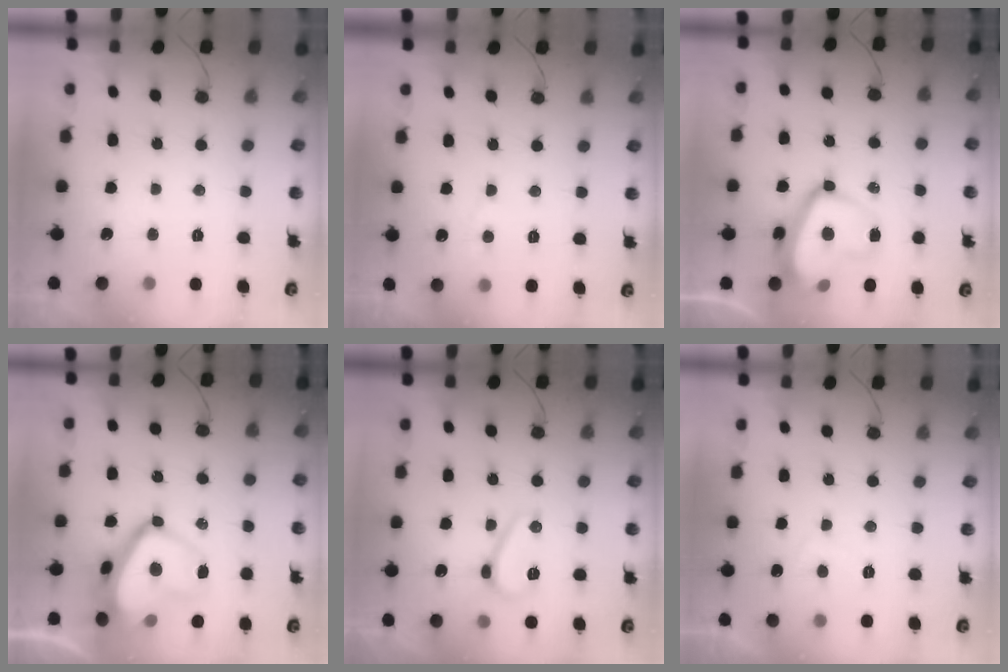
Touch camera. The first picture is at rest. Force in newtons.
{"total": 2.7, "press": 2.7, "slide": 0.3}
{"total": 18.2, "press": 18.1, "slide": 1.7}
{"total": 16.1, "press": 16.0, "slide": 1.7}
{"total": 5.0, "press": 4.9, "slide": 0.7}
{"total": 2.9, "press": 2.8, "slide": 0.8}